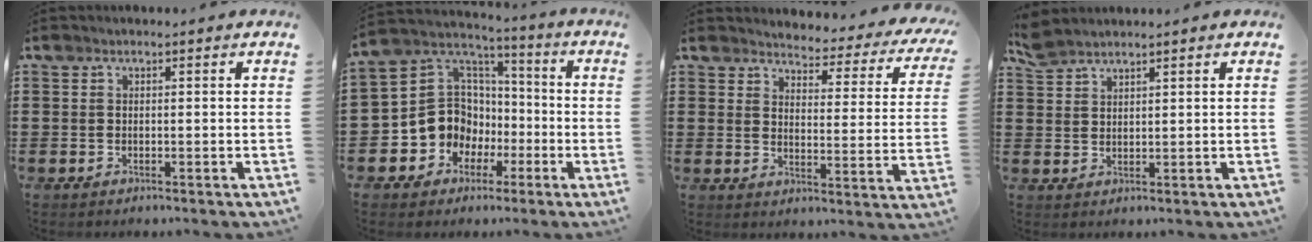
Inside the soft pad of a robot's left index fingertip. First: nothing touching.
{"total": 10.8, "force": [-2.8, 9.8, 3.6], "torque": [-0.118, -0.002, -0.048]}
{"total": 3.3, "force": [3.2, 0.3, 0.6], "torque": [-0.026, -0.033, 0.047]}
{"total": 3.0, "force": [2.8, 0.8, 0.8], "torque": [-0.025, -0.002, 0.053]}